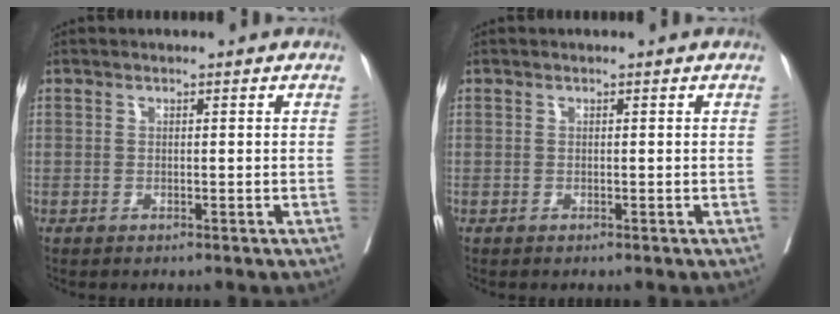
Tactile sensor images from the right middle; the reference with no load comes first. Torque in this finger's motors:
{"motor_torque": [0.25, -0.17, 0.03, -0.03]}